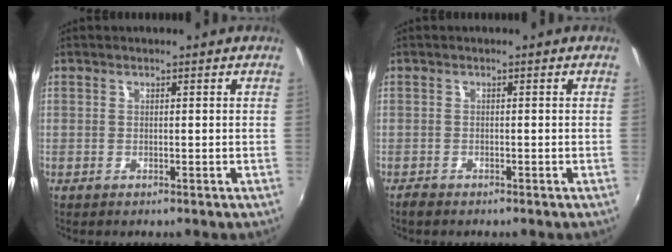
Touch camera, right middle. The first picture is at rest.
{"total": 1.5, "force": [-1.3, 0.6, 0.4], "torque": [-0.013, -0.005, -0.027]}